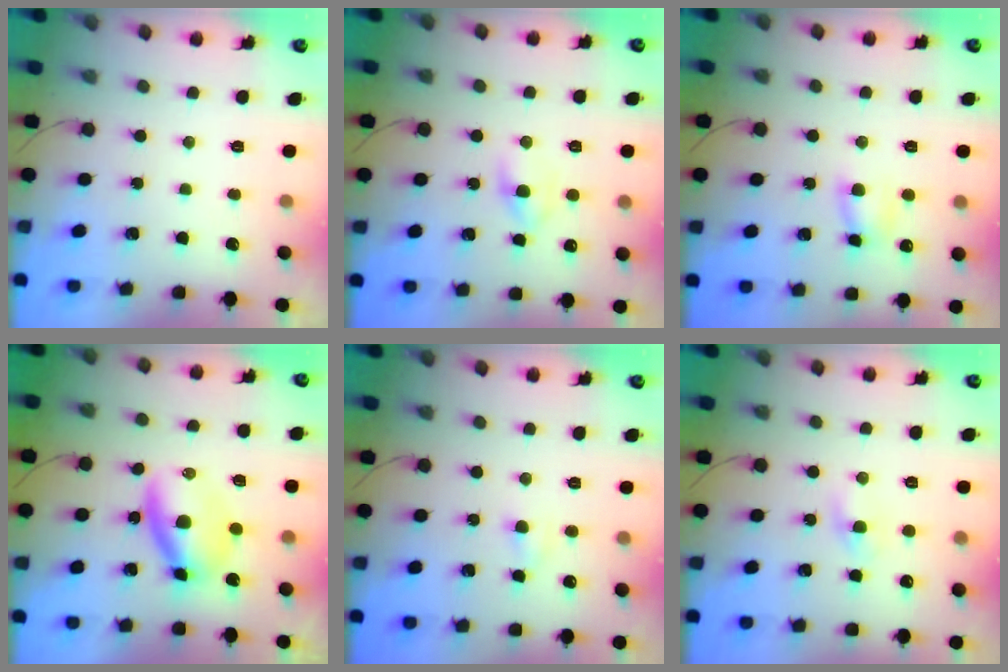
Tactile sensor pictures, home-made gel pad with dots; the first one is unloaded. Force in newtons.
{"total": 2.8, "press": 2.6, "slide": 1.2}
{"total": 5.3, "press": 5.2, "slide": 0.5}
{"total": 6.9, "press": 6.7, "slide": 1.7}
{"total": 2.8, "press": 2.6, "slide": 1.0}
{"total": 1.8, "press": 1.5, "slide": 0.9}